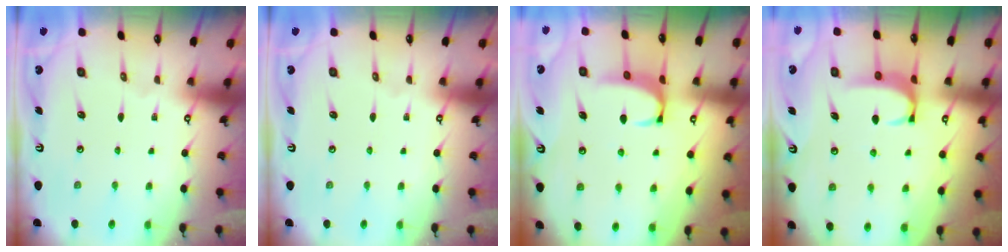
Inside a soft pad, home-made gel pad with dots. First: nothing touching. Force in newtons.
{"total": 0.0}
{"total": 2.3, "press": 2.2, "slide": 0.6}
{"total": 2.8, "press": 2.7, "slide": 0.4}